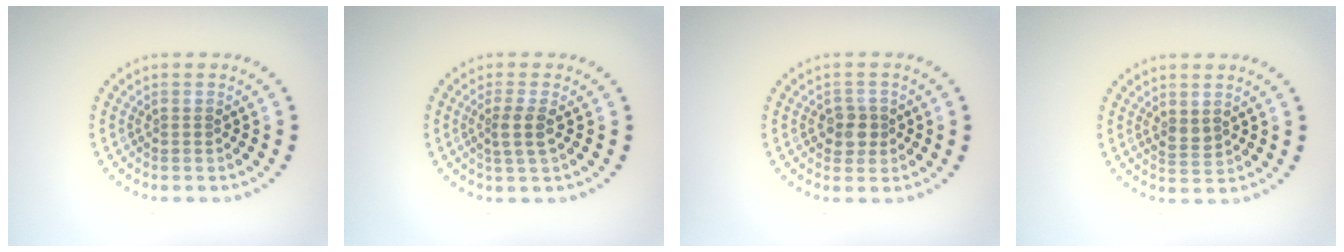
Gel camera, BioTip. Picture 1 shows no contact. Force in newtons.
{"total": 1.9, "press": 1.6, "slide": 1.1}
{"total": 2.0, "press": 1.9, "slide": 0.7}
{"total": 1.1, "press": 1.1, "slide": 0.4}